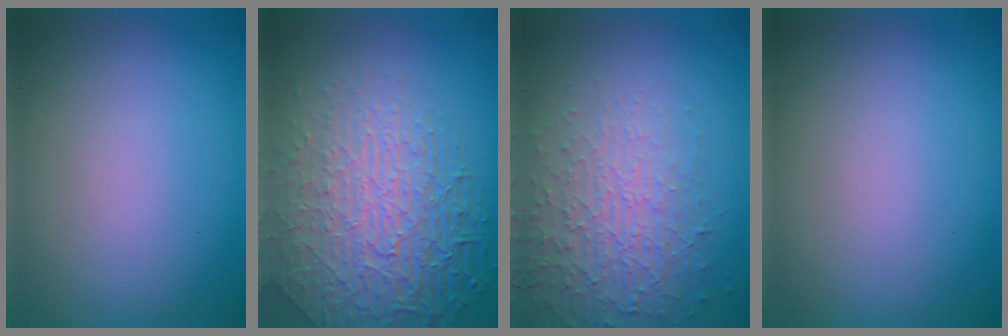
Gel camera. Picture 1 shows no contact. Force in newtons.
{"total": 8.9, "press": 6.0, "slide": 6.5}
{"total": 5.1, "press": 3.4, "slide": 3.7}
{"total": 0.0}